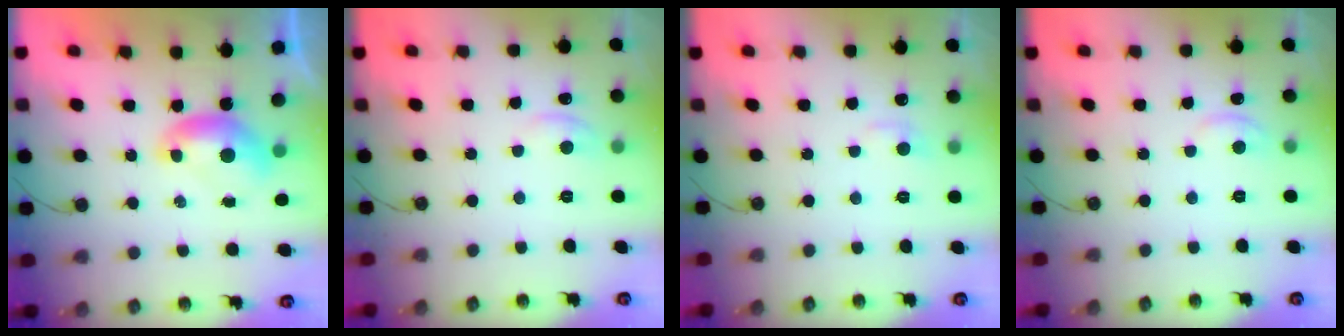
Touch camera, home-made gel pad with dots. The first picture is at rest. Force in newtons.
{"total": 0.9, "press": 0.3, "slide": 0.8}
{"total": 1.1, "press": 0.9, "slide": 0.7}
{"total": 2.8, "press": 2.8, "slide": 0.5}